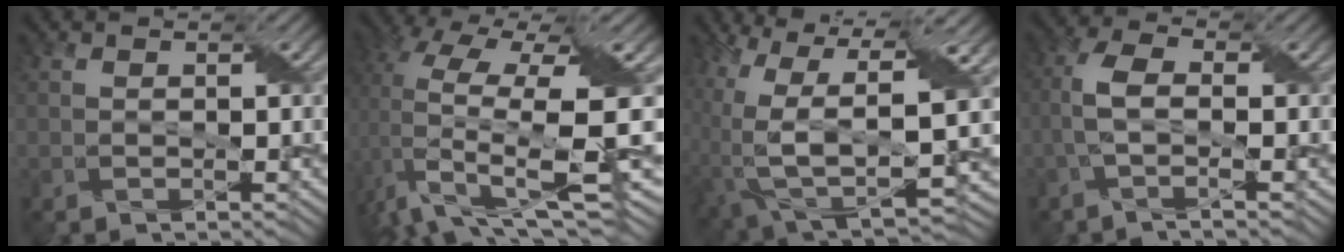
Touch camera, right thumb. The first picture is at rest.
{"total": 14.4, "force": [0.1, 4.9, 13.6], "torque": [-0.273, -0.001, 0.009]}
{"total": 14.7, "force": [-0.1, 7.4, 12.7], "torque": [-0.259, -0.039, 0.025]}
{"total": 4.4, "force": [-1.0, 1.3, 4.0], "torque": [-0.092, 0.007, -0.029]}